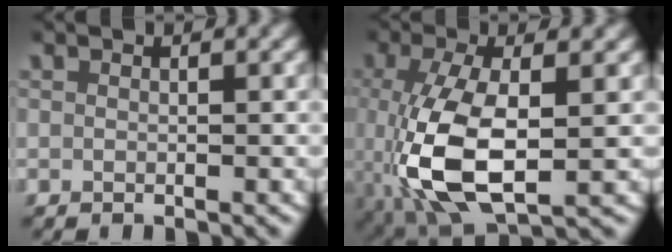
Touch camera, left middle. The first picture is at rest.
{"total": 9.4, "force": [-1.6, 4.7, 8.0], "torque": [-0.195, -0.035, 0.000]}